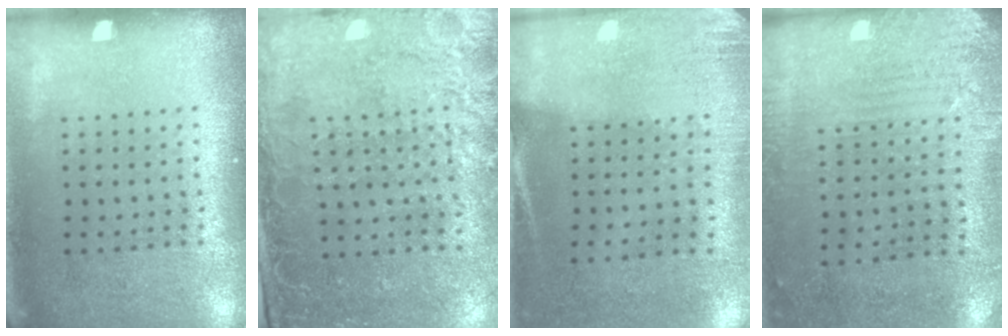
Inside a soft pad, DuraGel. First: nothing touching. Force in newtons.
{"total": 2.6, "press": 2.4, "slide": 1.1}
{"total": 2.7, "press": 2.4, "slide": 1.3}
{"total": 2.9, "press": 2.4, "slide": 1.6}